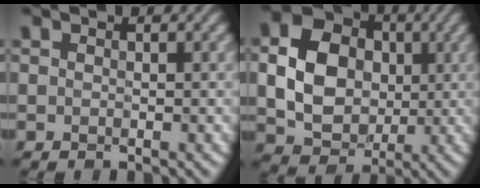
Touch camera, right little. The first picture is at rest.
{"total": 9.9, "force": [0.0, 8.1, 5.7], "torque": [-0.117, 0.001, 0.003]}